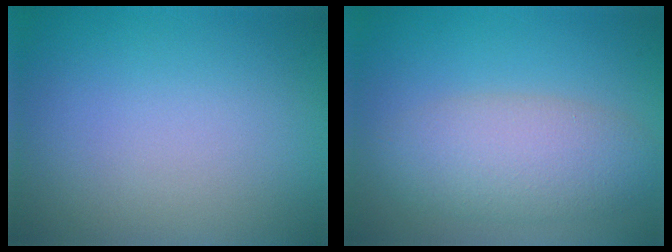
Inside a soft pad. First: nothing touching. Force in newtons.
{"total": 5.1, "press": 5.1, "slide": 0.4}